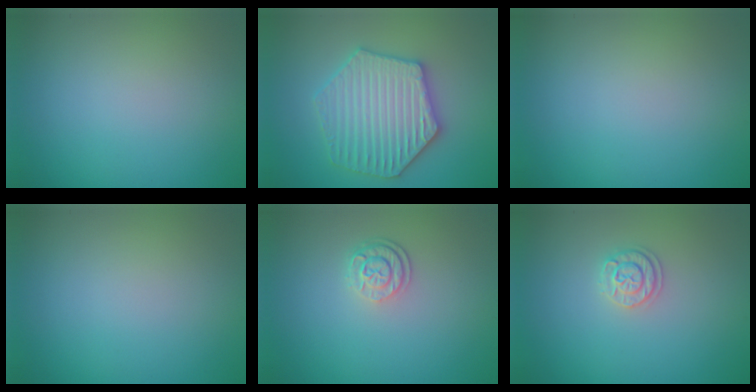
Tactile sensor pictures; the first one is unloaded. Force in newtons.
{"total": 6.3, "press": 6.2, "slide": 1.0}
{"total": 0.0}
{"total": 0.0}
{"total": 2.5, "press": 1.9, "slide": 1.6}
{"total": 1.8, "press": 1.7, "slide": 0.3}